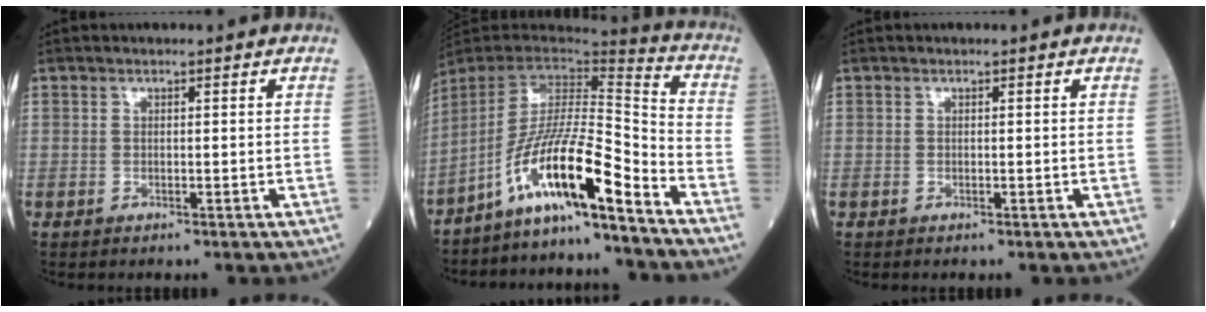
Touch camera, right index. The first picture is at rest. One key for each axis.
{"total": 14.1, "fx": -9.6, "fy": 0.2, "fz": 10.3, "tx": -0.188, "ty": 0.008, "tz": -0.178}
{"total": 0.0}